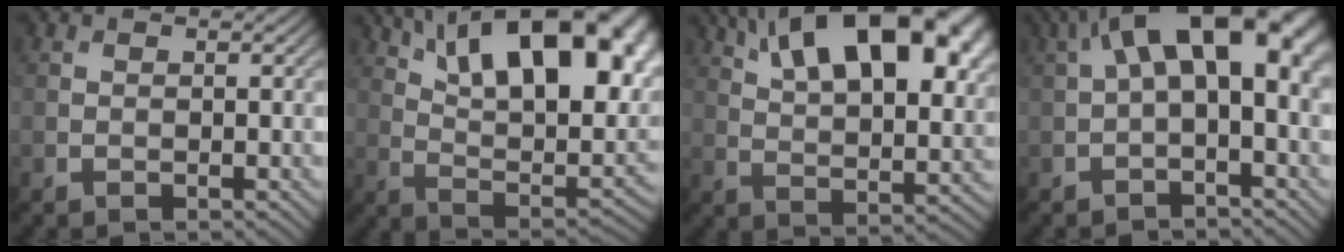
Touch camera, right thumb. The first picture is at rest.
{"total": 22.6, "force": [10.4, 10.1, 17.3], "torque": [-0.257, 0.049, 0.167]}
{"total": 19.5, "force": [10.1, 8.4, 14.4], "torque": [-0.227, 0.032, 0.150]}
{"total": 12.3, "force": [2.6, 5.8, 10.5], "torque": [-0.174, 0.018, 0.042]}